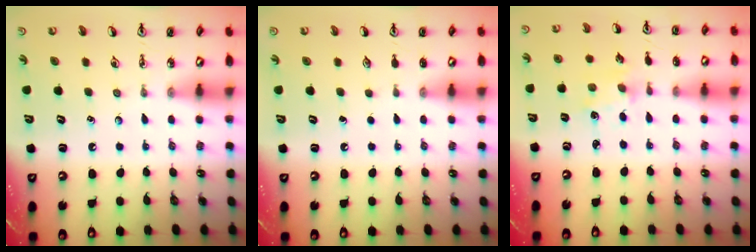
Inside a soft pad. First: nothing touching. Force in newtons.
{"total": 0.0}
{"total": 1.2, "press": 1.1, "slide": 0.2}